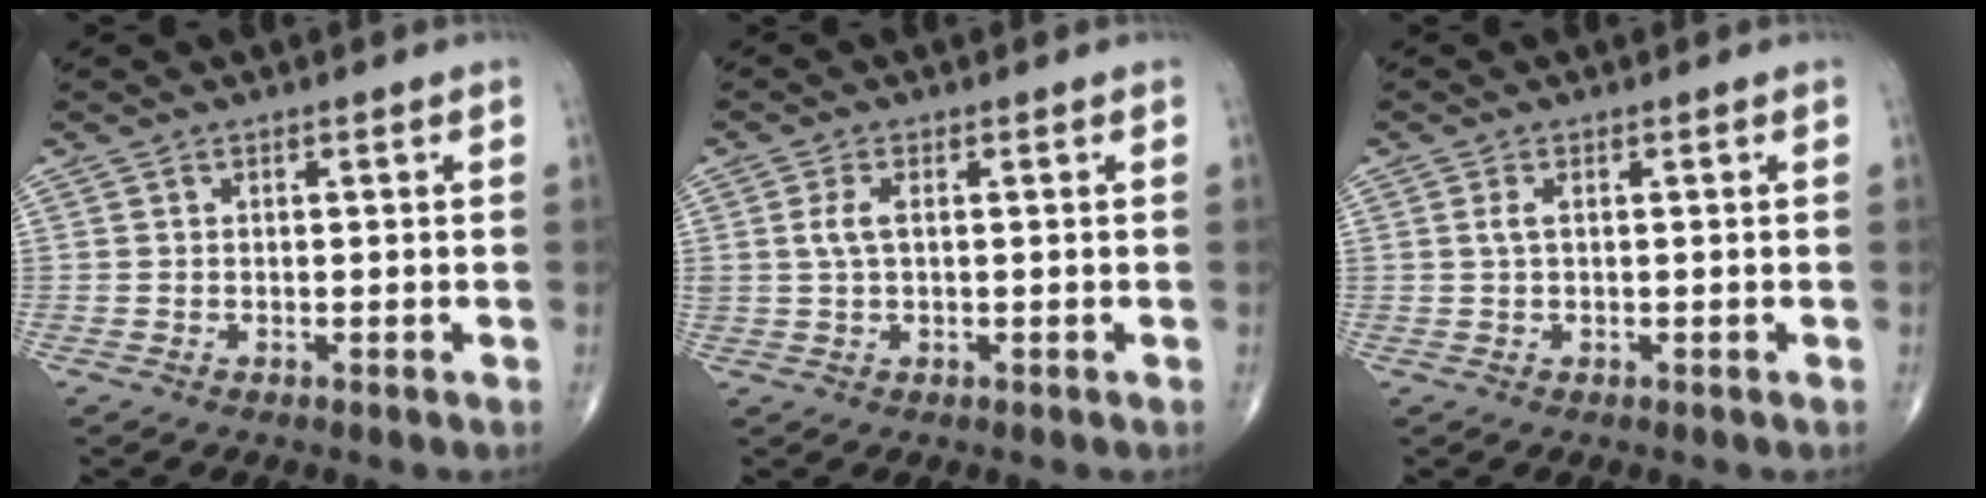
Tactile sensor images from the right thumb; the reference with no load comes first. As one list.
[{"total": 3.0, "force": [0.6, 1.3, 2.6], "torque": [-0.064, 0.005, 0.014]}, {"total": 1.4, "force": [0.3, 0.5, 1.3], "torque": [-0.038, 0.007, 0.010]}]